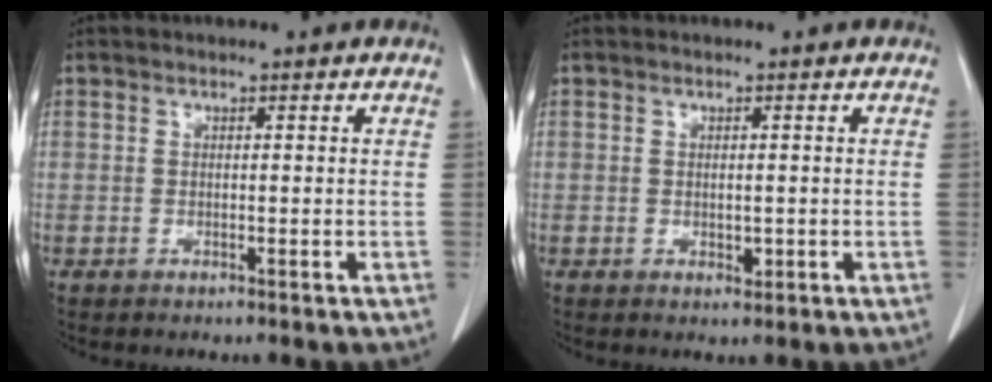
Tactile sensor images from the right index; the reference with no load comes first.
{"total": 1.3, "force": [-0.2, 0.7, 1.0], "torque": [-0.015, -0.002, 0.001]}